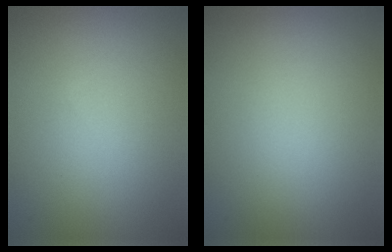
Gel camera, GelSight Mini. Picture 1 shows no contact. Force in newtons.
{"total": 0.0}